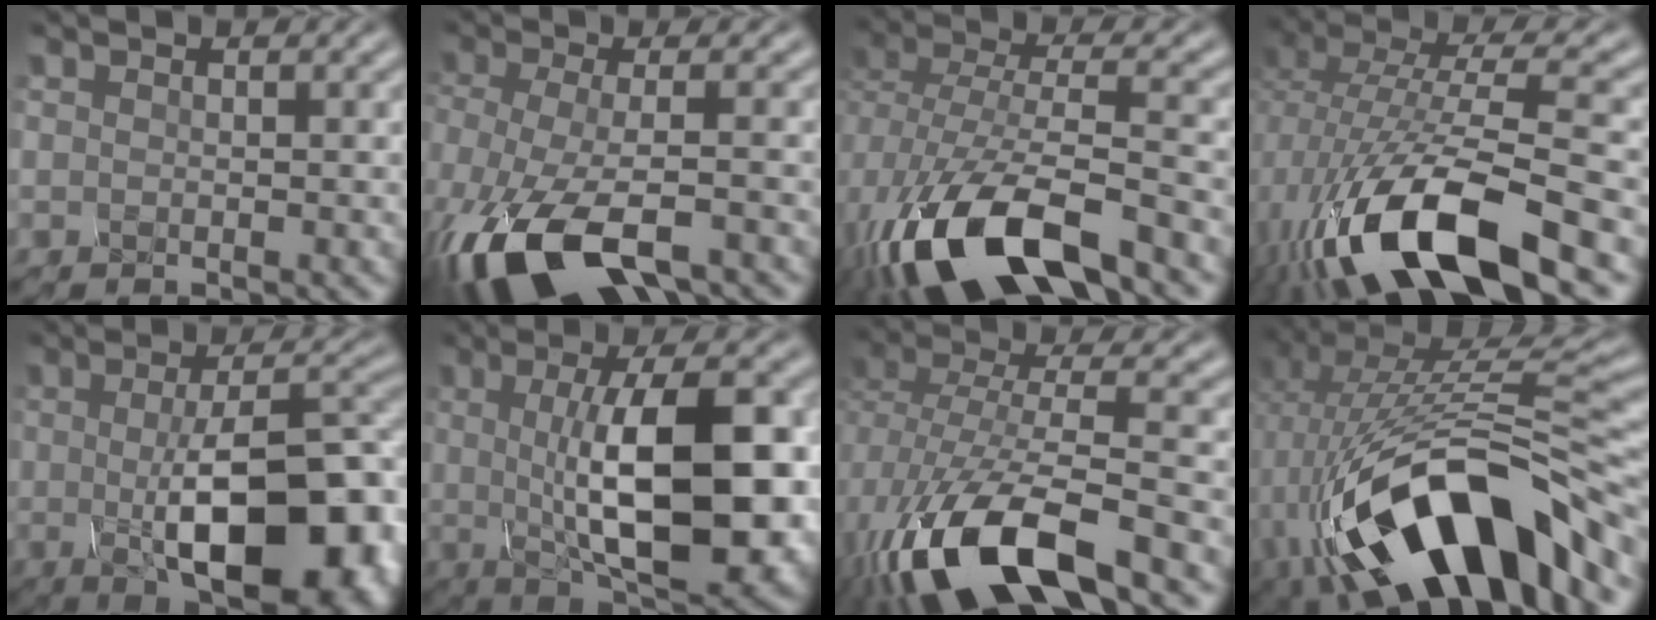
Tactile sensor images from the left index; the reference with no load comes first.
{"total": 11.4, "force": [-7.1, 4.1, 8.0], "torque": [-0.208, -0.035, -0.100]}
{"total": 12.4, "force": [-7.2, 5.2, 8.7], "torque": [-0.212, -0.021, -0.101]}
{"total": 11.8, "force": [-5.6, 3.8, 9.7], "torque": [-0.215, -0.003, -0.079]}
{"total": 12.1, "force": [-2.3, 4.6, 11.0], "torque": [-0.148, -0.009, -0.018]}
{"total": 11.3, "force": [-0.2, 3.3, 10.8], "torque": [-0.161, -0.001, 0.014]}
{"total": 11.7, "force": [-6.3, 4.5, 8.8], "torque": [-0.212, -0.021, -0.084]}
{"total": 13.3, "force": [-4.4, 5.3, 11.4], "torque": [-0.204, 0.009, -0.048]}